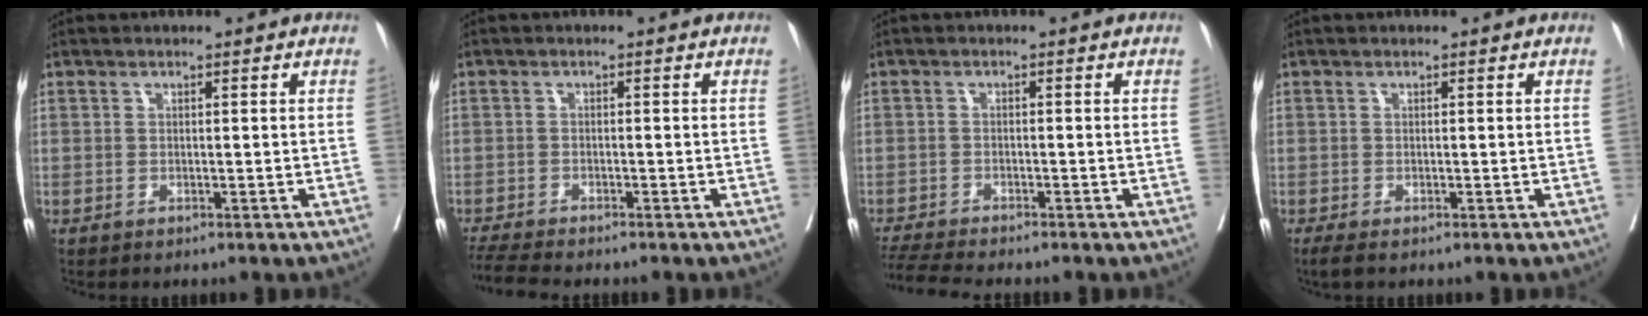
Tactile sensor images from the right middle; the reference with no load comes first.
{"total": 5.0, "force": [-4.6, -0.1, 1.9], "torque": [-0.033, -0.018, -0.082]}
{"total": 6.1, "force": [-5.6, -0.4, 2.2], "torque": [-0.037, -0.017, -0.098]}
{"total": 1.5, "force": [-1.2, 0.2, 0.9], "torque": [-0.015, -0.007, -0.019]}